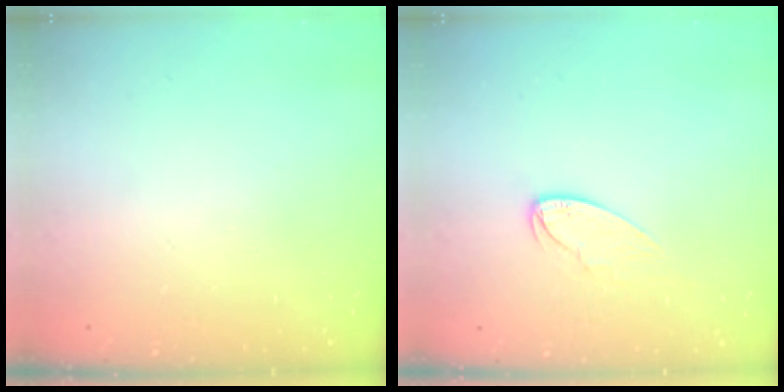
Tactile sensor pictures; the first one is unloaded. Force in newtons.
{"total": 7.6, "press": 7.6, "slide": 0.2}